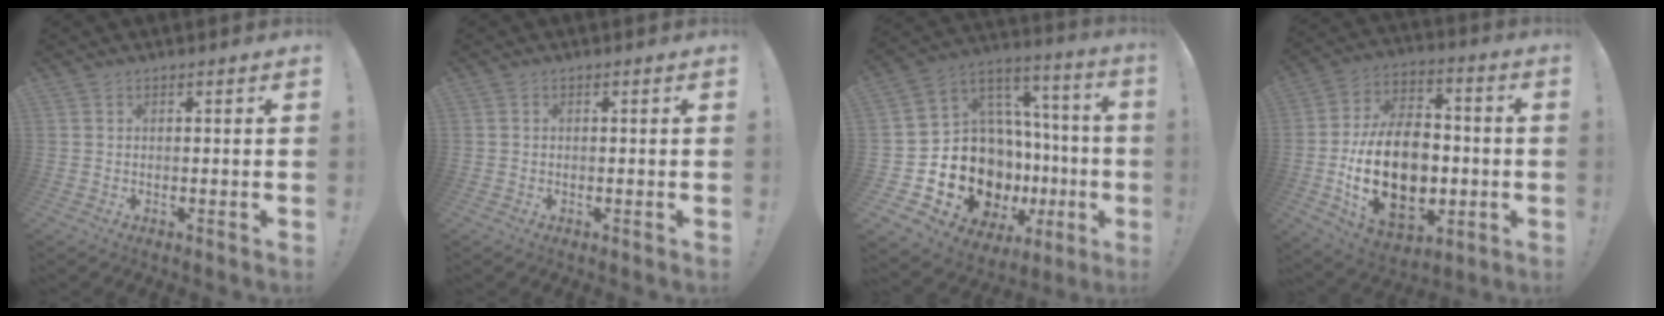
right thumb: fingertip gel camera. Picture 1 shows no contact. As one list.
[{"total": 0.0}, {"total": 16.8, "force": [-6.8, 11.8, 9.8], "torque": [-0.155, 0.014, -0.074]}, {"total": 24.4, "force": [-3.7, 16.5, 17.6], "torque": [-0.322, 0.014, -0.047]}]